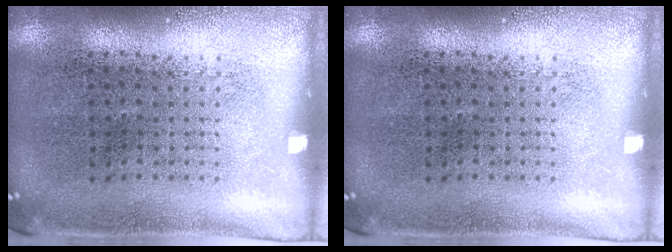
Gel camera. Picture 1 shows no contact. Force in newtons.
{"total": 0.0}